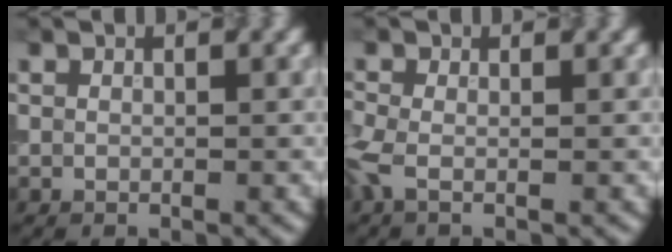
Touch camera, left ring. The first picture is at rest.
{"total": 1.9, "force": [-0.6, 0.7, 1.7], "torque": [-0.046, -0.007, -0.020]}